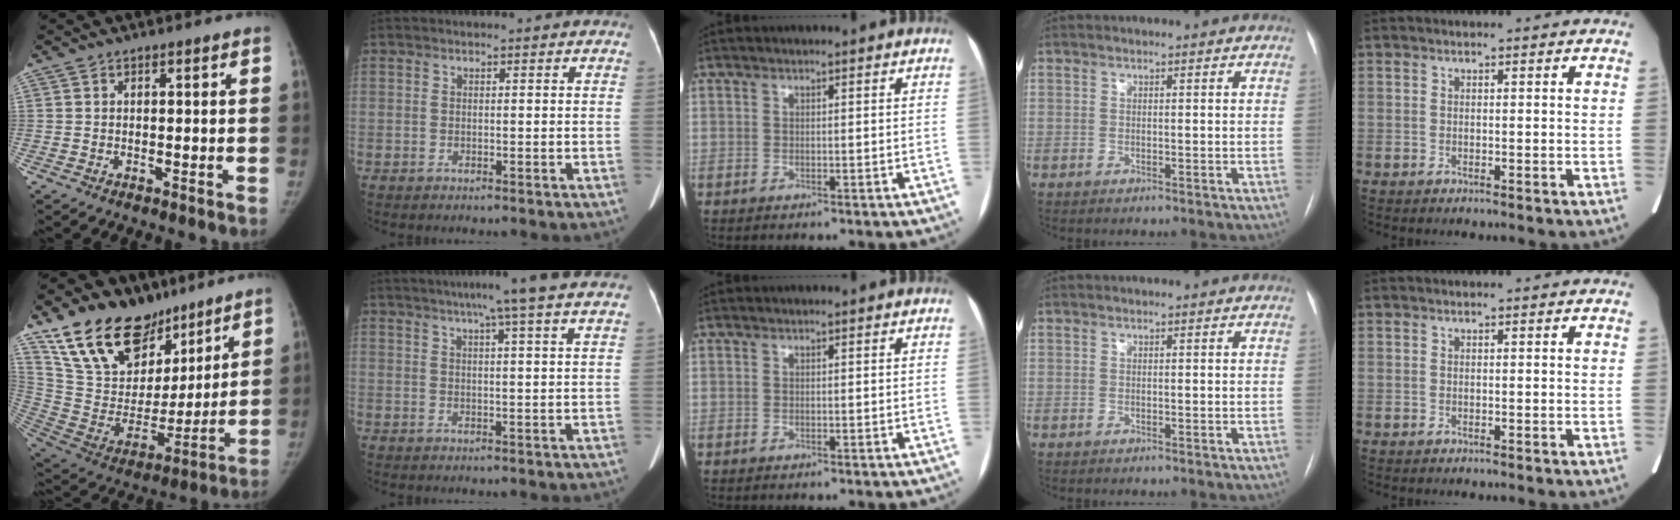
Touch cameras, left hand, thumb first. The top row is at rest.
{"thumb": {"total": 24.5, "force": [17.3, 13.6, 10.7], "torque": [-0.150, -0.070, 0.311]}, "index": {"total": 10.2, "force": [7.8, -1.2, 6.4], "torque": [-0.097, 0.018, 0.087]}}